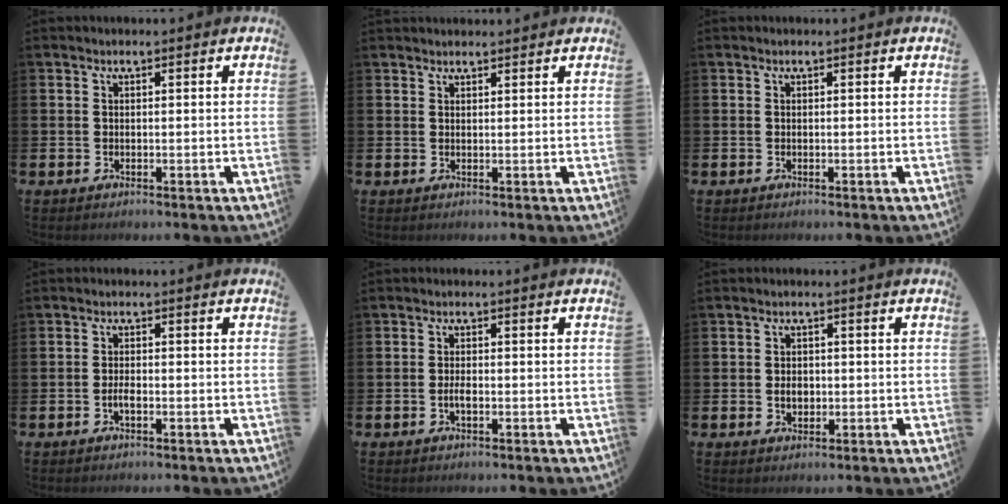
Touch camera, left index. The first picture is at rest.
{"total": 1.4, "force": [1.4, 0.3, 0.1], "torque": [0.004, -0.002, 0.024]}
{"total": 0.0}
{"total": 1.7, "force": [-0.6, 0.6, 1.4], "torque": [-0.033, 0.003, -0.011]}
{"total": 1.6, "force": [-0.5, 0.6, 1.4], "torque": [-0.023, 0.000, -0.011]}
{"total": 2.4, "force": [-0.2, 1.7, 1.6], "torque": [-0.013, -0.001, -0.011]}